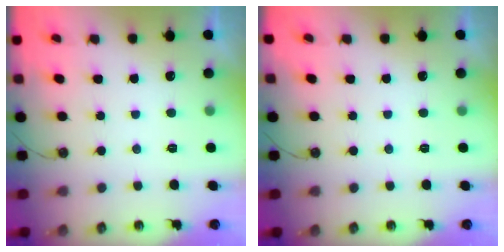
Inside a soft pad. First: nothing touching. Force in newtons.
{"total": 0.0}